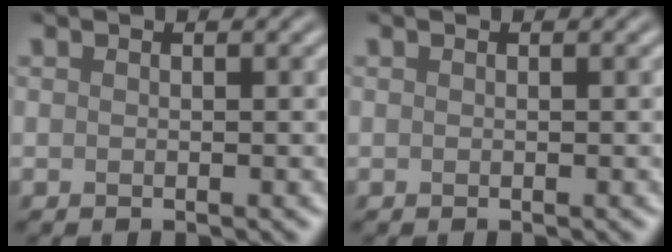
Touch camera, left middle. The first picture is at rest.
{"total": 0.0}